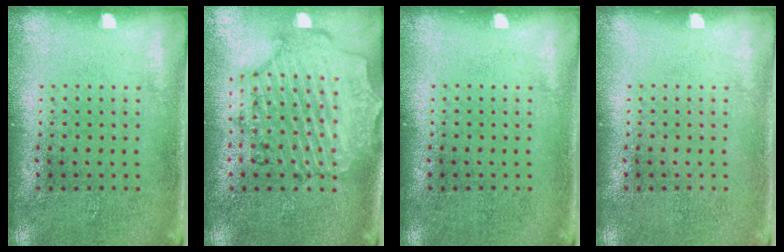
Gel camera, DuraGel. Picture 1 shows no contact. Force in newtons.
{"total": 1.5, "press": 1.5, "slide": 0.3}
{"total": 0.0}
{"total": 0.0}